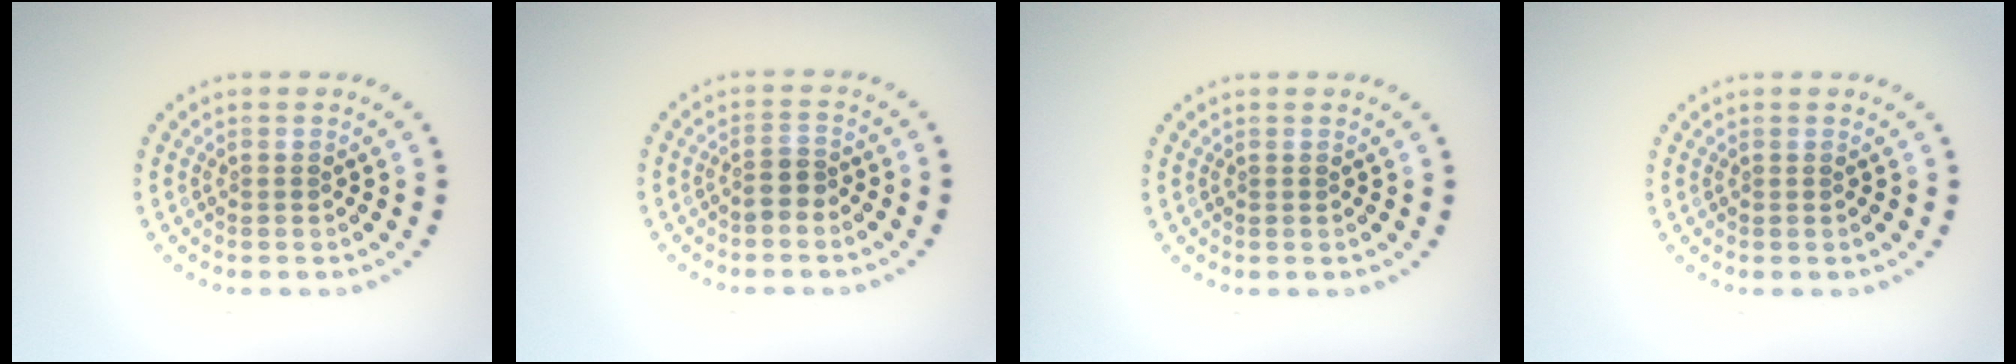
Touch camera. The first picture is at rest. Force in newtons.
{"total": 1.6, "press": 1.4, "slide": 0.8}
{"total": 0.0}
{"total": 0.0}